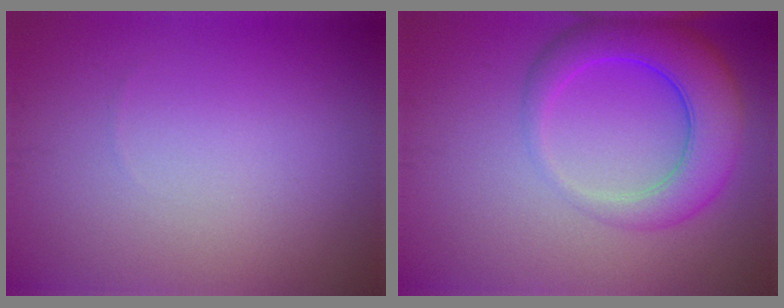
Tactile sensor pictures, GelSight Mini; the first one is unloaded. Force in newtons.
{"total": 6.4, "press": 6.4, "slide": 0.3}